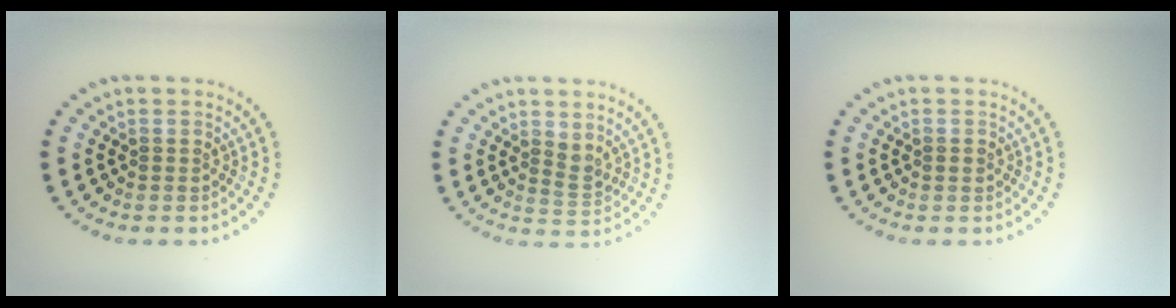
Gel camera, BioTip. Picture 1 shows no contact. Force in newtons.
{"total": 1.4, "press": 1.3, "slide": 0.7}
{"total": 0.7, "press": 0.7, "slide": 0.1}